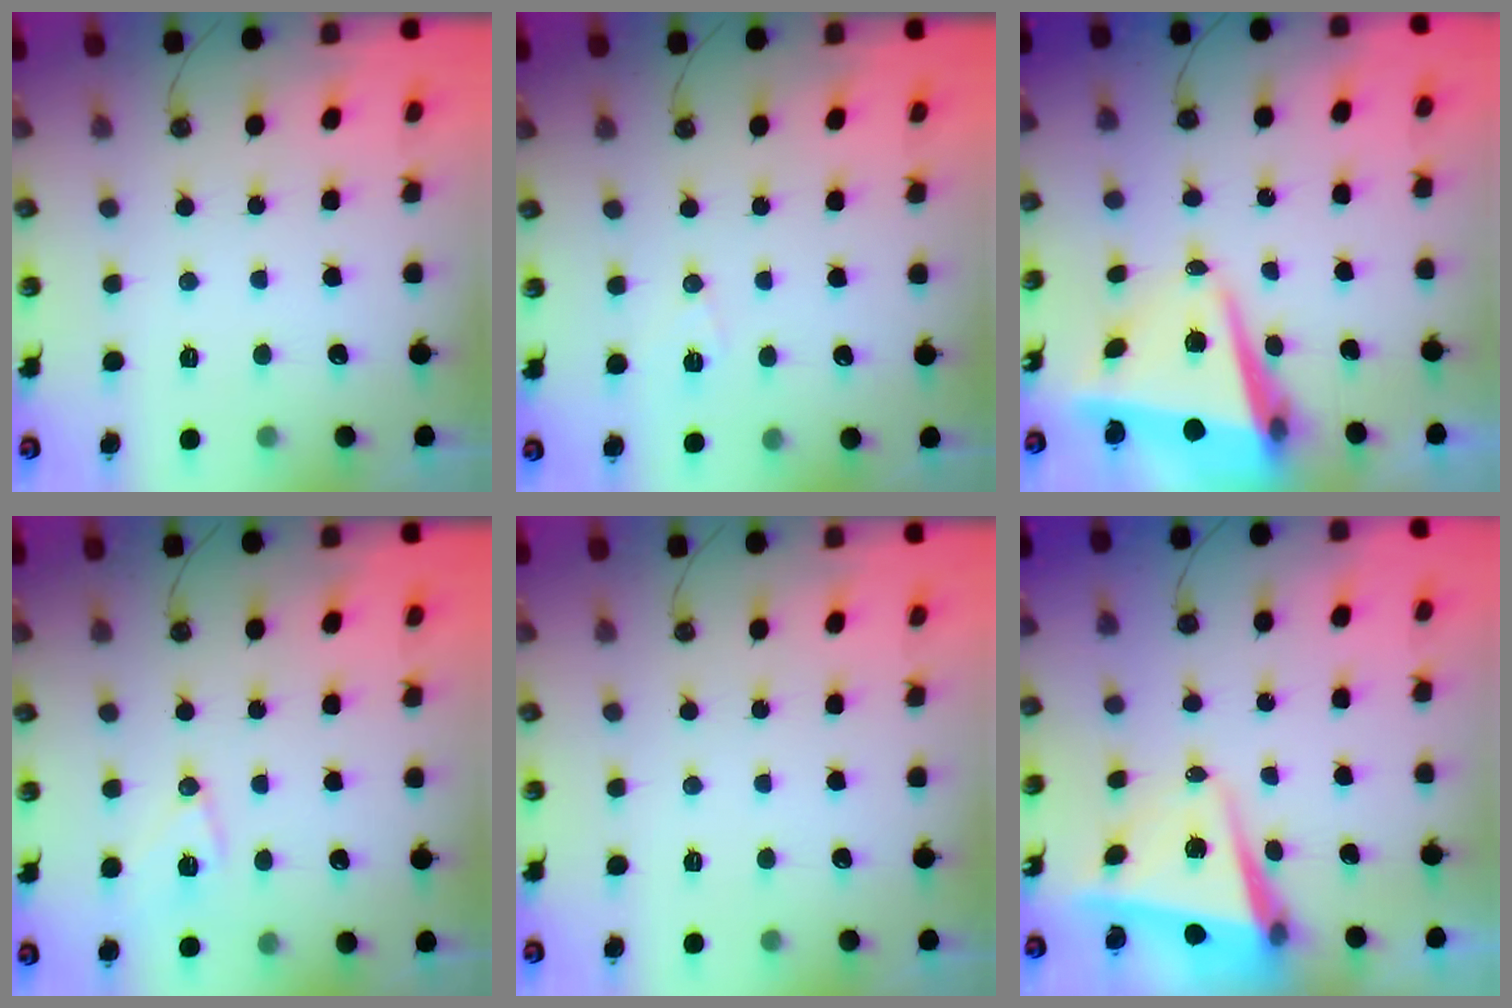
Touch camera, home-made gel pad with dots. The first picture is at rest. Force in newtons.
{"total": 6.7, "press": 6.1, "slide": 2.9}
{"total": 8.1, "press": 7.8, "slide": 2.3}
{"total": 9.1, "press": 9.1, "slide": 0.8}
{"total": 0.0}
{"total": 5.5, "press": 5.2, "slide": 1.8}